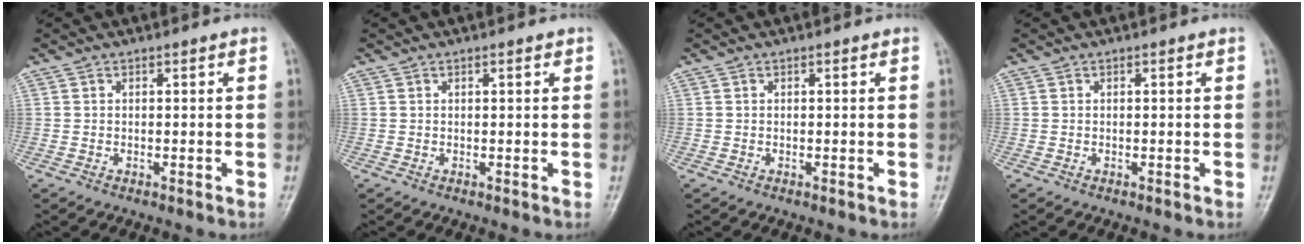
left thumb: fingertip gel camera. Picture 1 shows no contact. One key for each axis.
{"total": 0.6, "fx": 0.4, "fy": 0.1, "fz": 0.5, "tx": -0.008, "ty": 0.000, "tz": 0.004}
{"total": 0.0}
{"total": 0.0}